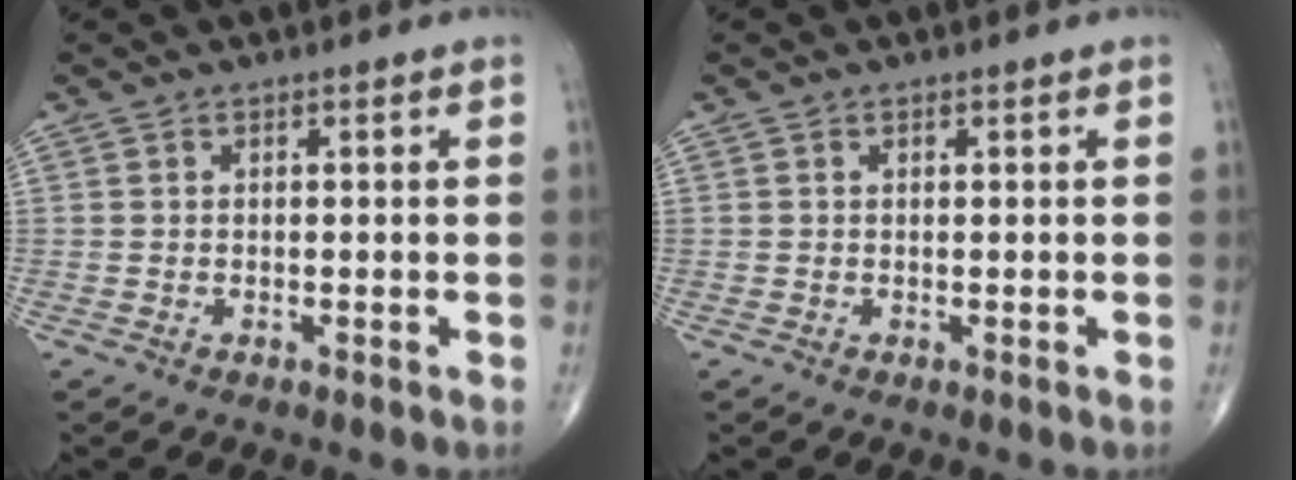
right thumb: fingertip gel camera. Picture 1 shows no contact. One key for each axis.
{"total": 0.0}